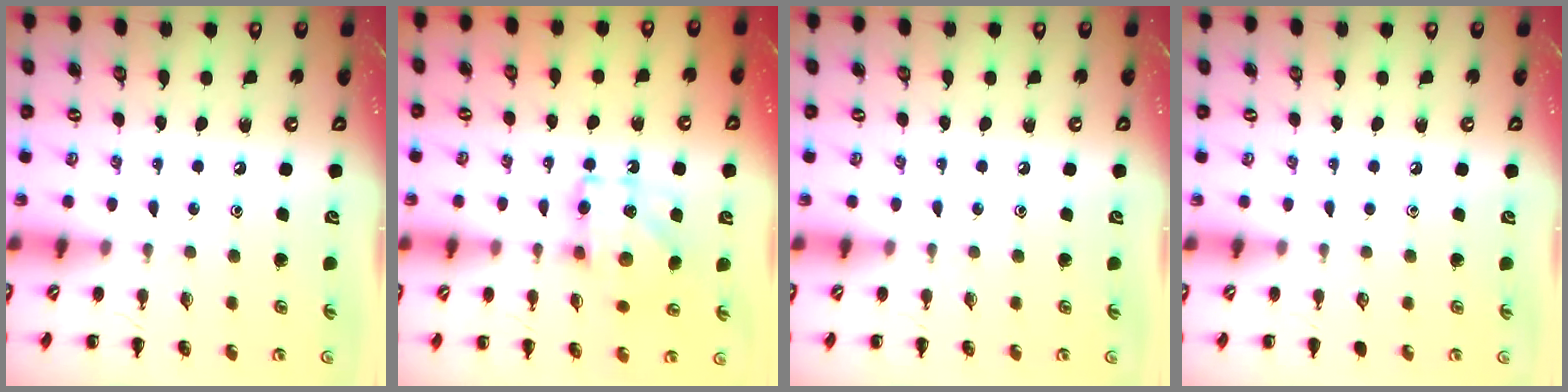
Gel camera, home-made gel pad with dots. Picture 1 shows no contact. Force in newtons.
{"total": 10.7, "press": 10.6, "slide": 1.2}
{"total": 0.0}
{"total": 0.0}